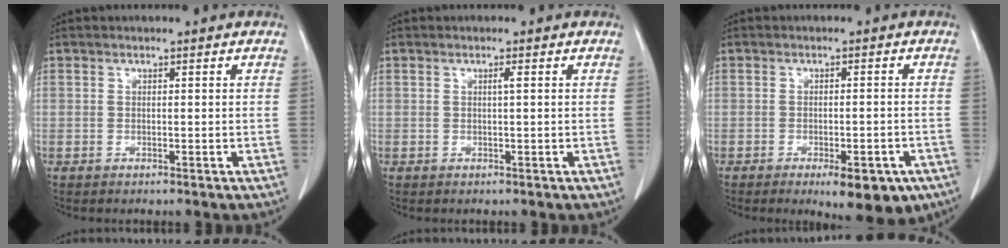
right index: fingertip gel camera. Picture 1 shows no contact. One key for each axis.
{"total": 0.7, "fx": 0.2, "fy": -0.1, "fz": 0.7, "tx": -0.012, "ty": 0.001, "tz": 0.004}
{"total": 8.6, "fx": -5.4, "fy": 2.8, "fz": 6.1, "tx": -0.065, "ty": -0.005, "tz": -0.069}